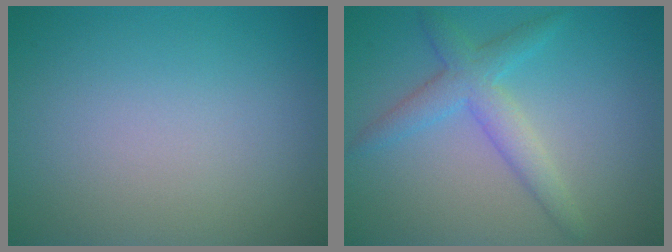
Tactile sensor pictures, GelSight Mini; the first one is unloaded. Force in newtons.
{"total": 3.4, "press": 3.4, "slide": 0.1}